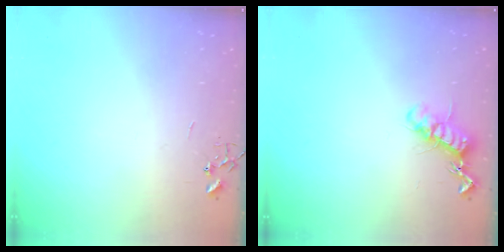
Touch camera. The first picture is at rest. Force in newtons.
{"total": 12.5, "press": 12.5, "slide": 0.4}